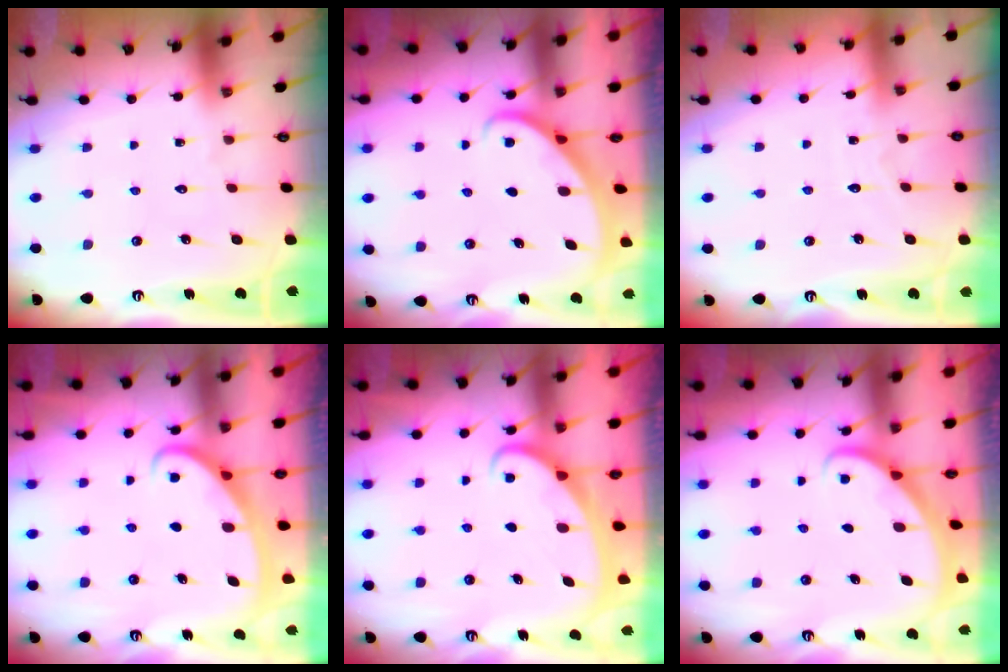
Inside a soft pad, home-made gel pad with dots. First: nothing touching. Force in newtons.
{"total": 2.1, "press": 2.1, "slide": 0.2}
{"total": 2.7, "press": 2.7, "slide": 0.4}
{"total": 2.6, "press": 2.6, "slide": 0.4}
{"total": 2.2, "press": 2.2, "slide": 0.3}
{"total": 2.1, "press": 2.1, "slide": 0.1}